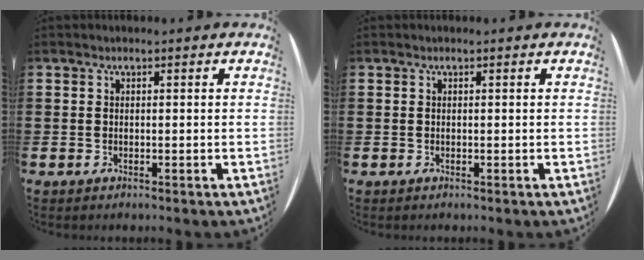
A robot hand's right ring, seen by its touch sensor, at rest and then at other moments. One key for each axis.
{"total": 0.0}